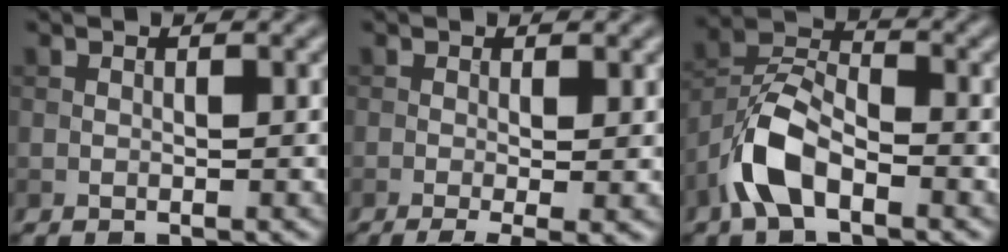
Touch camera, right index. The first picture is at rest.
{"total": 4.4, "force": [-1.5, 1.2, 4.0], "torque": [-0.063, -0.011, -0.024]}
{"total": 6.1, "force": [-3.3, 2.9, 4.2], "torque": [-0.081, 0.010, -0.073]}